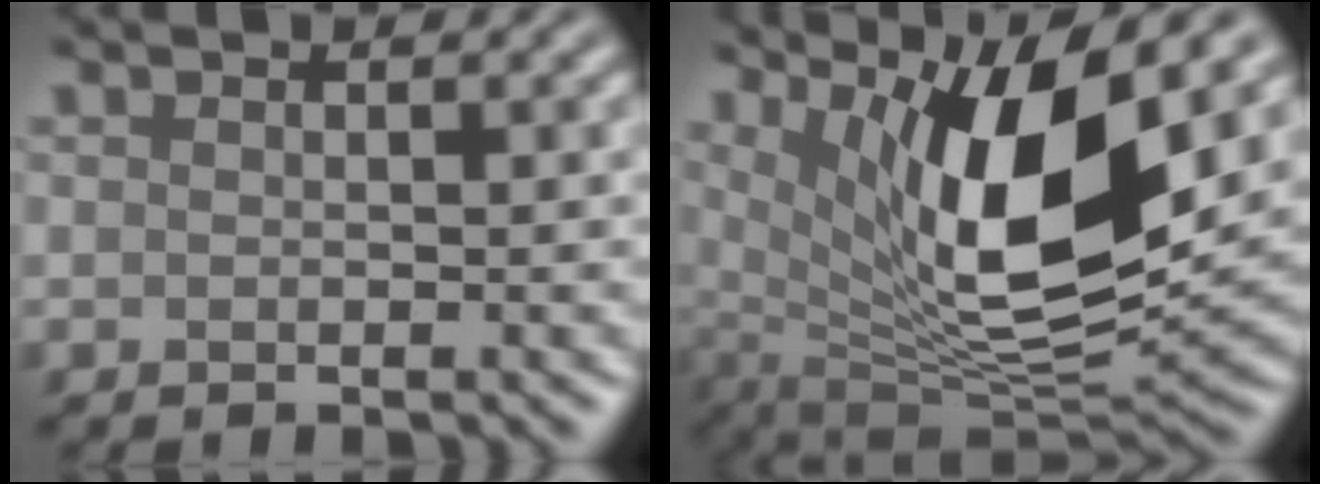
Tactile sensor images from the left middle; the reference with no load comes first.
{"total": 11.9, "force": [4.6, 3.3, 10.5], "torque": [-0.180, -0.013, 0.092]}